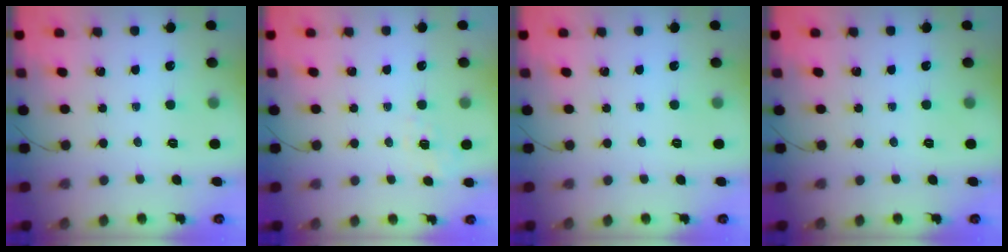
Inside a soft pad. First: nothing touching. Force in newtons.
{"total": 2.5, "press": 1.8, "slide": 1.7}
{"total": 0.0}
{"total": 0.0}